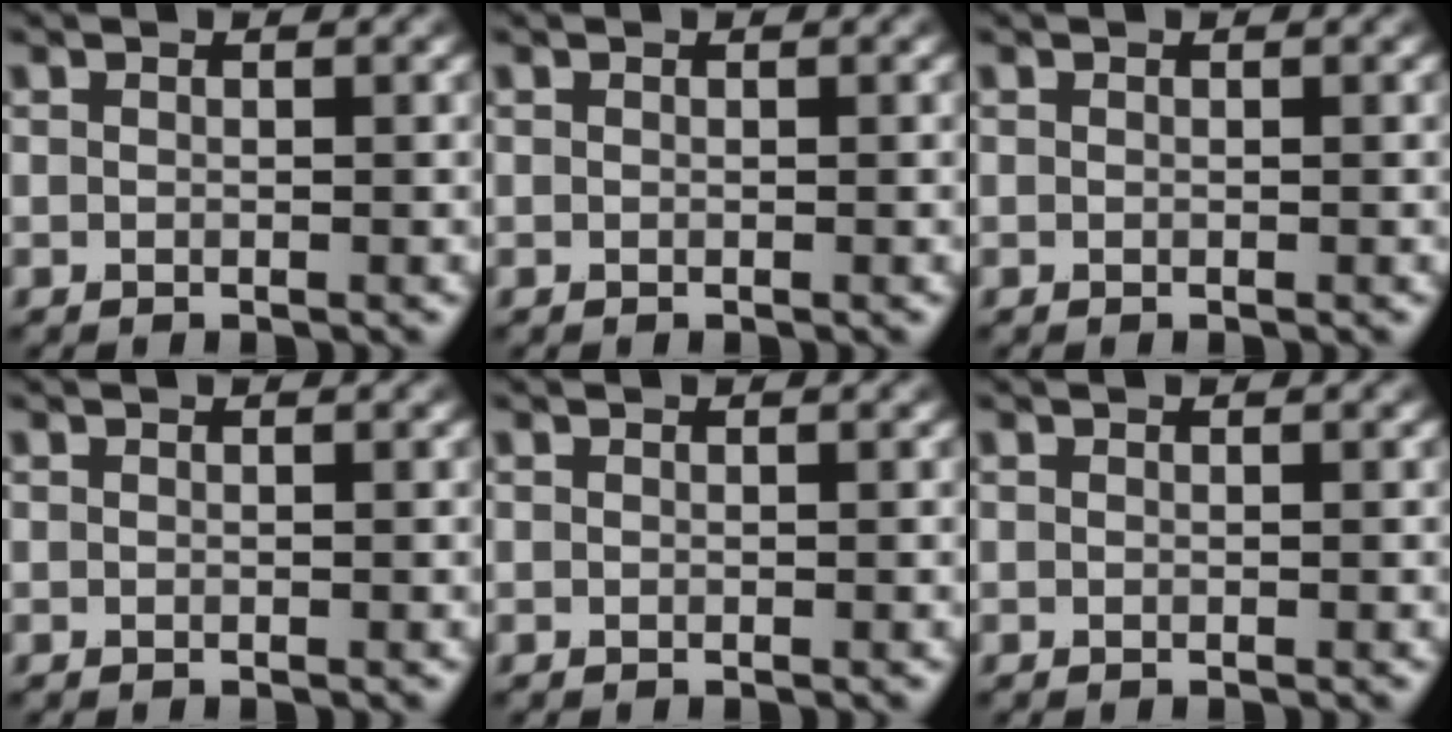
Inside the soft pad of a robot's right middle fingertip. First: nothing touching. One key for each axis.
{"total": 0.0}
{"total": 0.0}
{"total": 0.0}
{"total": 0.0}
{"total": 0.0}